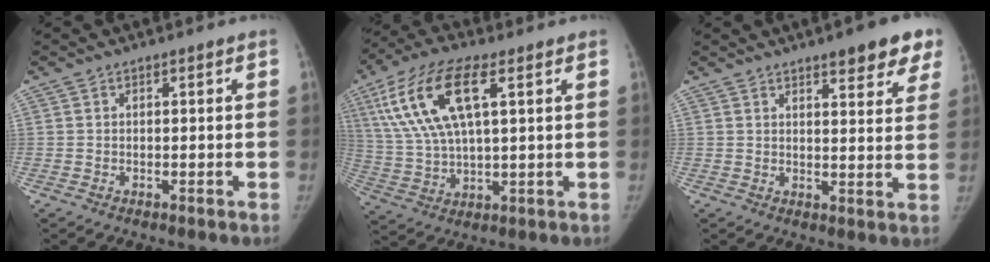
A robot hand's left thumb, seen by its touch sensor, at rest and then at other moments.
{"total": 16.6, "force": [6.1, 6.6, 14.0], "torque": [-0.289, 0.004, 0.118]}
{"total": 10.0, "force": [6.7, 2.9, 6.8], "torque": [-0.052, -0.030, 0.079]}